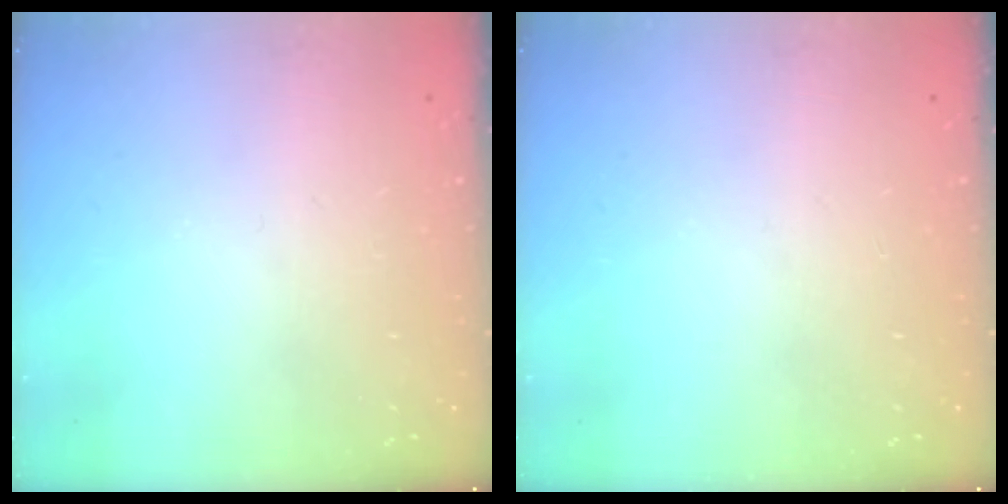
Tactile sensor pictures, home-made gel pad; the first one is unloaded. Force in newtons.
{"total": 0.0}